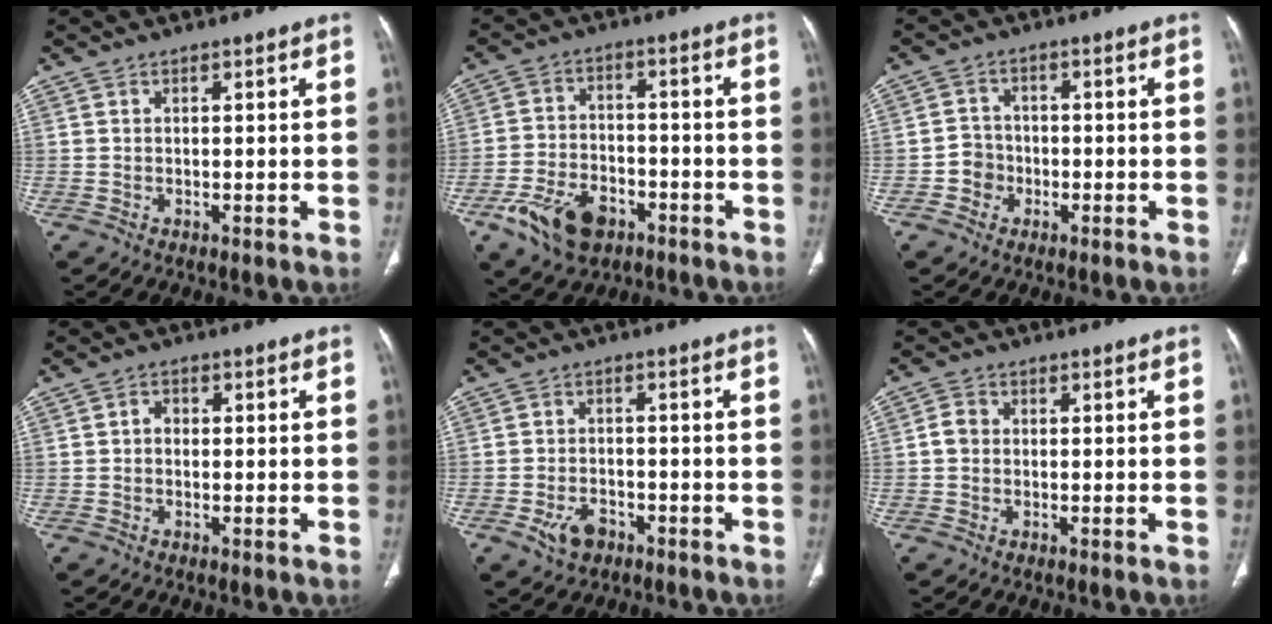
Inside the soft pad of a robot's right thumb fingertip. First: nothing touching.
{"total": 11.5, "force": [-6.3, 6.9, 6.6], "torque": [-0.112, 0.027, -0.108]}
{"total": 2.3, "force": [-0.4, 2.0, 1.2], "torque": [-0.017, 0.008, -0.008]}
{"total": 1.7, "force": [-0.1, 1.4, 1.0], "torque": [-0.009, 0.009, -0.006]}
{"total": 4.9, "force": [-2.6, 3.1, 2.7], "torque": [-0.044, 0.019, -0.041]}
{"total": 3.7, "force": [-0.4, 3.2, 1.9], "torque": [-0.026, 0.012, -0.015]}